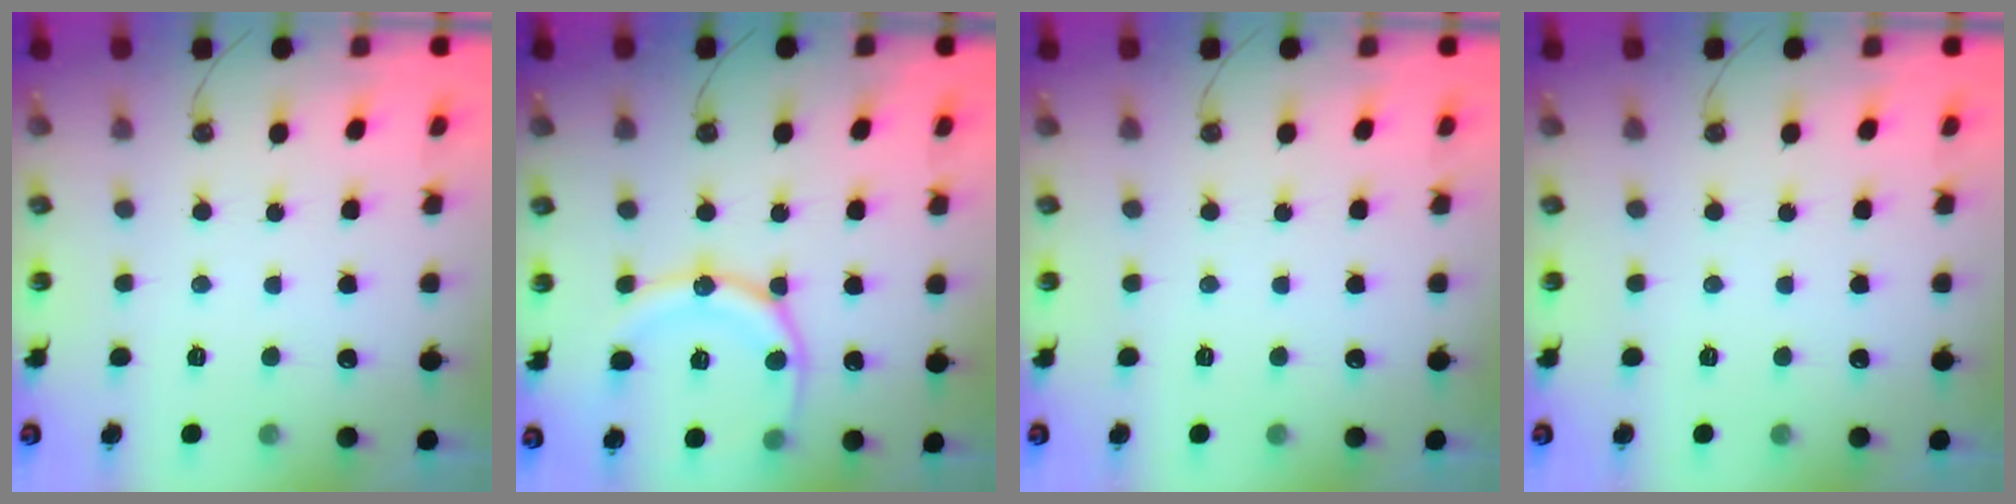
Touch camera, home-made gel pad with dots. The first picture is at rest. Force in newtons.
{"total": 16.9, "press": 16.8, "slide": 1.7}
{"total": 0.0}
{"total": 0.0}